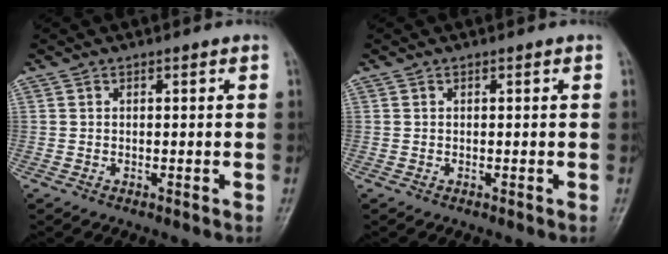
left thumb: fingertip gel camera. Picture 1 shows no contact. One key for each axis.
{"total": 0.0}